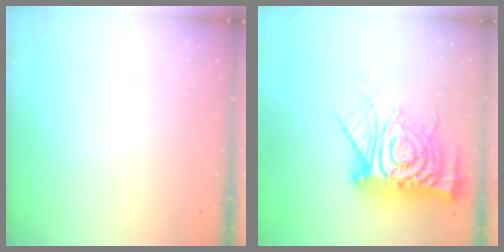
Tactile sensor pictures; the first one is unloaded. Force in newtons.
{"total": 22.0, "press": 21.9, "slide": 2.2}